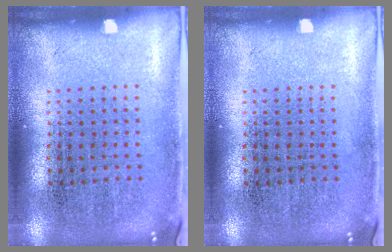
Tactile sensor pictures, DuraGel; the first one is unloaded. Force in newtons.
{"total": 0.0}